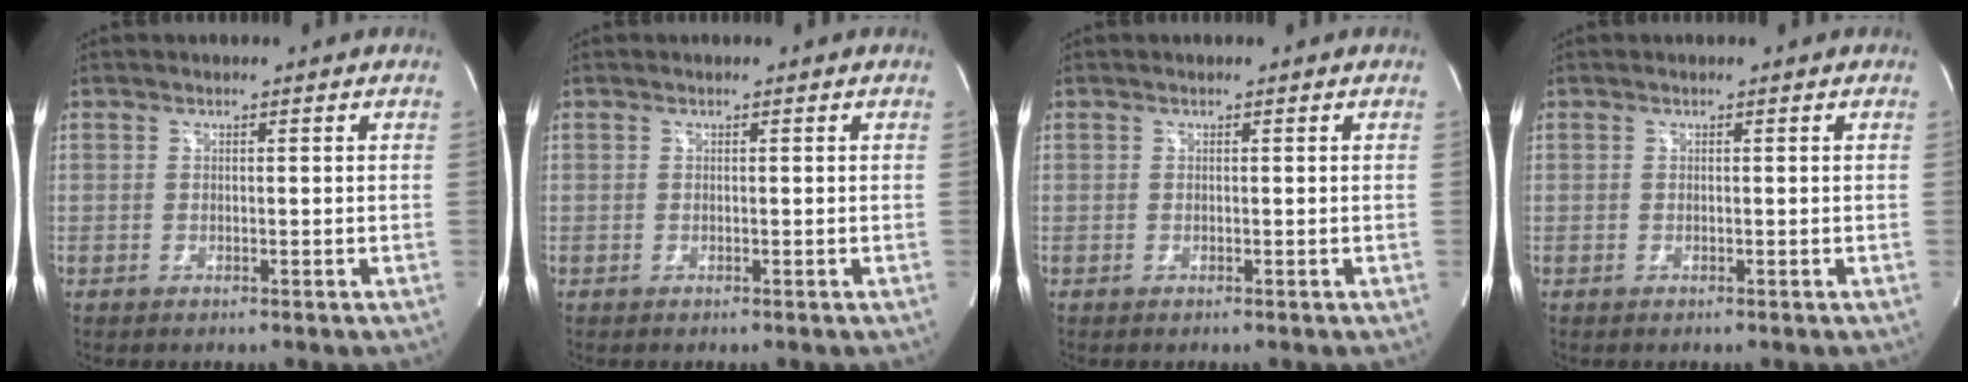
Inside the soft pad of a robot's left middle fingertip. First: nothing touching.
{"total": 0.0}
{"total": 0.0}
{"total": 0.0}